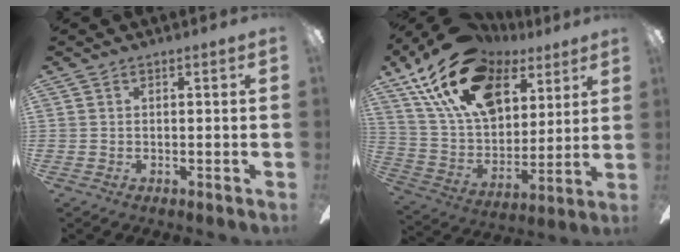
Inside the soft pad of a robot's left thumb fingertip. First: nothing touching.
{"total": 22.1, "force": [13.3, 12.6, 12.3], "torque": [-0.239, -0.067, 0.238]}